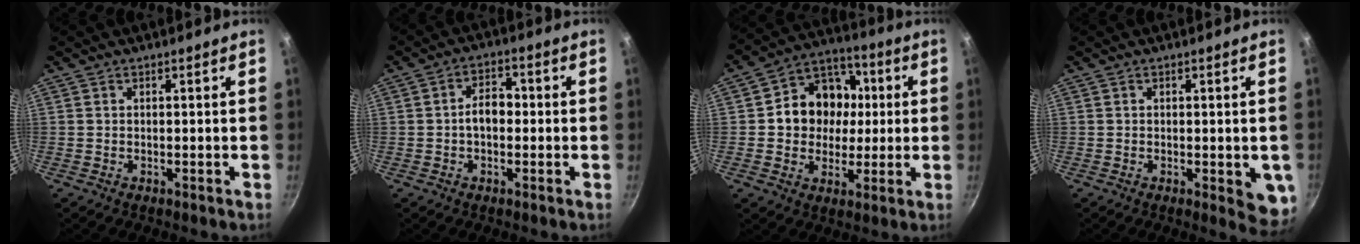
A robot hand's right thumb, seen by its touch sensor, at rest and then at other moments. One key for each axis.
{"total": 5.3, "fx": -0.4, "fy": 3.5, "fz": 3.9, "tx": -0.039, "ty": 0.020, "tz": -0.012}
{"total": 14.1, "fx": 1.3, "fy": 12.1, "fz": 7.2, "tx": -0.077, "ty": 0.018, "tz": 0.008}
{"total": 5.8, "fx": -0.9, "fy": 2.4, "fz": 5.2, "tx": -0.045, "ty": -0.004, "tz": -0.008}